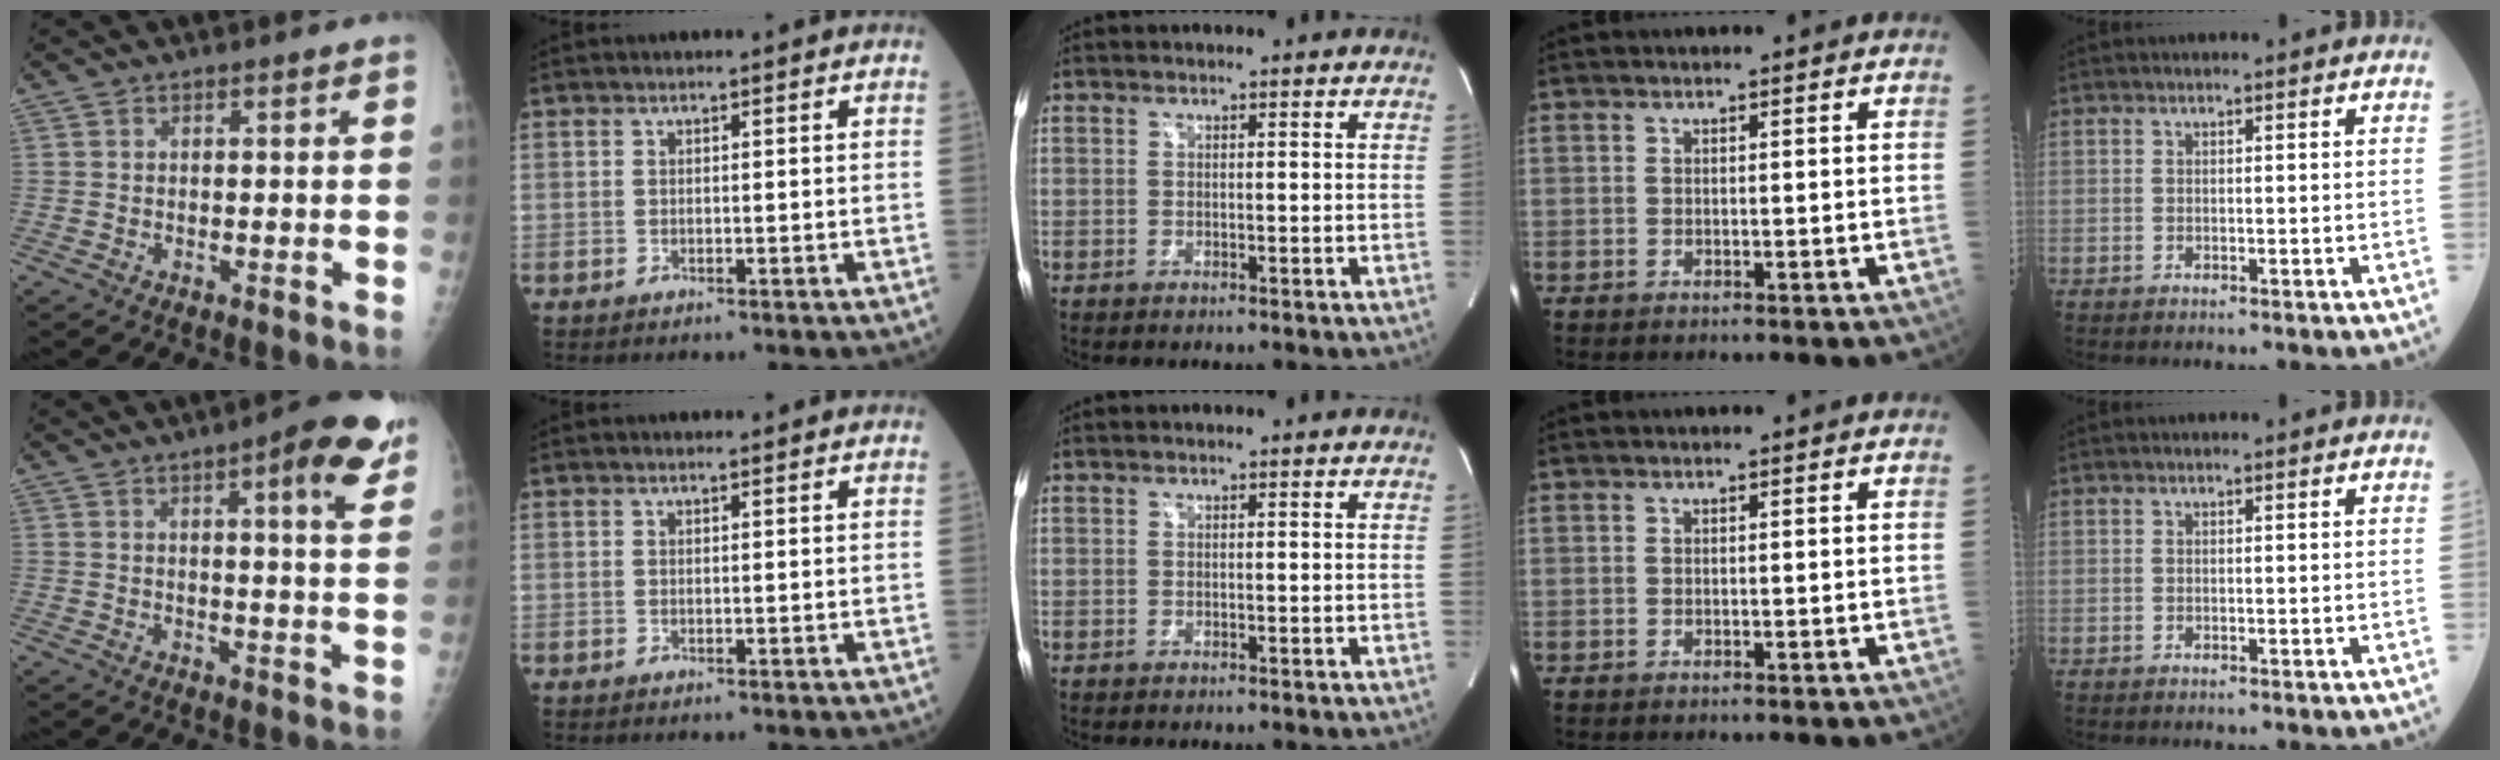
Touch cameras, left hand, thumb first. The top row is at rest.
{"thumb": {"total": 10.2, "force": [5.5, 1.9, 8.4], "torque": [-0.092, -0.021, 0.063]}, "index": {"total": 1.5, "force": [1.4, 0.2, 0.3], "torque": [-0.013, 0.006, 0.016]}}